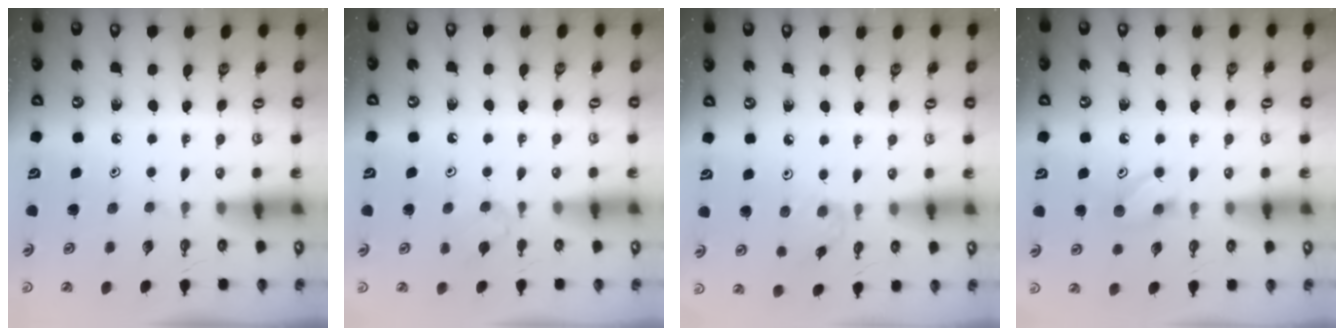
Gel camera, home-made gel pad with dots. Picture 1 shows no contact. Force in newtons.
{"total": 3.0, "press": 3.0, "slide": 0.5}
{"total": 2.2, "press": 2.2, "slide": 0.4}
{"total": 6.1, "press": 6.0, "slide": 0.9}